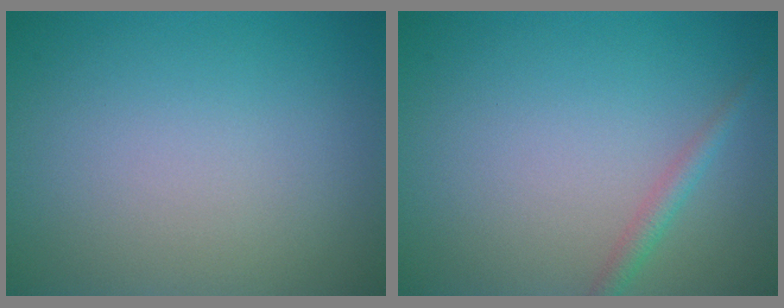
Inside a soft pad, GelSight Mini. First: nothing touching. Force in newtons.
{"total": 1.5, "press": 1.5, "slide": 0.0}